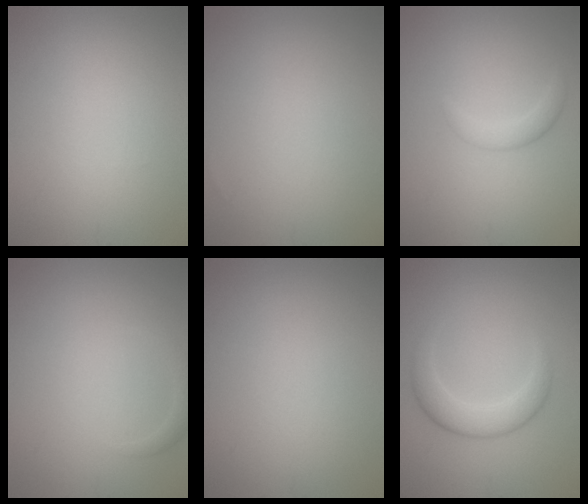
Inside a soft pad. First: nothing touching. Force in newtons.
{"total": 0.0}
{"total": 1.6, "press": 1.6, "slide": 0.1}
{"total": 1.2, "press": 1.2, "slide": 0.2}
{"total": 0.0}
{"total": 3.5, "press": 3.5, "slide": 0.2}